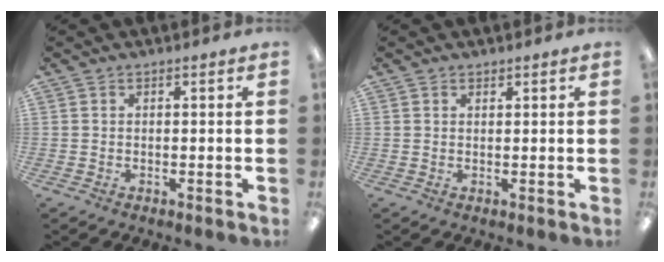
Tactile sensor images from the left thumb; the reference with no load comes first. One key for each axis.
{"total": 0.8, "fx": 0.7, "fy": 0.4, "fz": 0.1, "tx": -0.003, "ty": 0.000, "tz": 0.014}